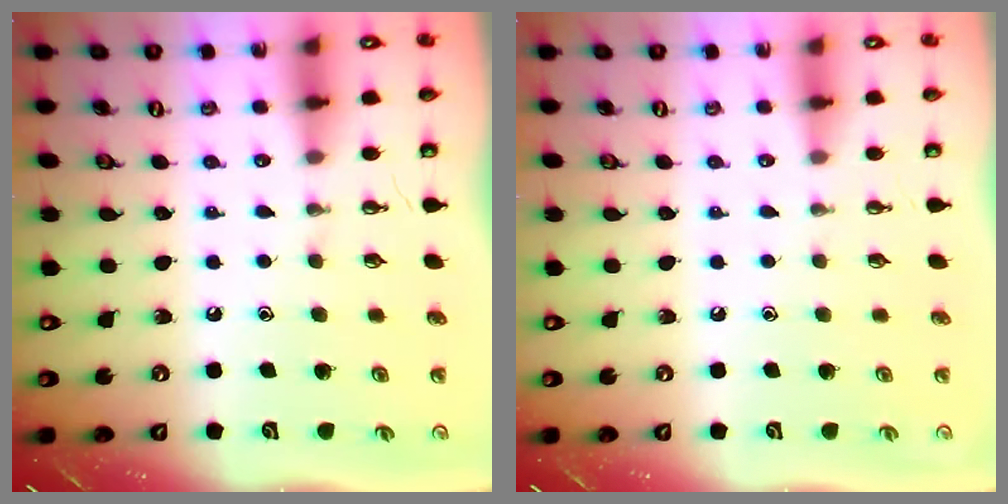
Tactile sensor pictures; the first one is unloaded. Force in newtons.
{"total": 0.0}